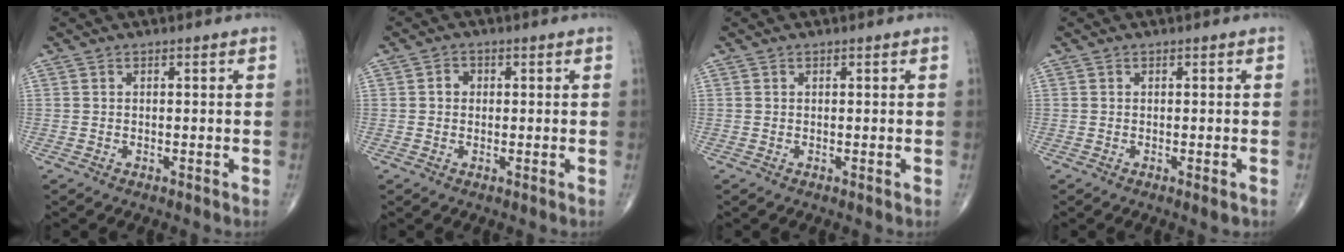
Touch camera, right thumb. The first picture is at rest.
{"total": 1.9, "force": [0.1, 1.7, 0.8], "torque": [-0.003, 0.006, -0.002]}
{"total": 0.0}
{"total": 1.3, "force": [-0.5, 0.4, 1.1], "torque": [-0.015, -0.004, -0.006]}